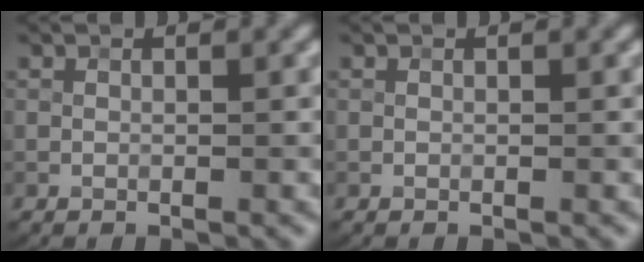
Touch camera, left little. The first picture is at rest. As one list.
[{"total": 0.0}]